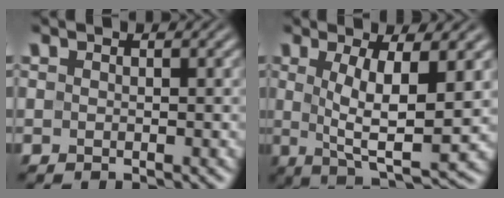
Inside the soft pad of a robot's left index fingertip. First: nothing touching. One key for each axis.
{"total": 7.2, "fx": 0.9, "fy": 1.9, "fz": 6.9, "tx": -0.118, "ty": -0.007, "tz": 0.021}